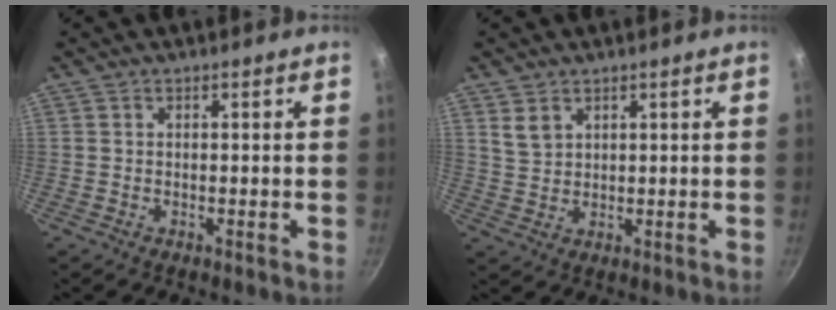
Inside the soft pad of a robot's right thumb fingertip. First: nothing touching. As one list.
[{"total": 3.6, "force": [2.0, 2.4, 1.8], "torque": [-0.025, -0.004, 0.045]}]